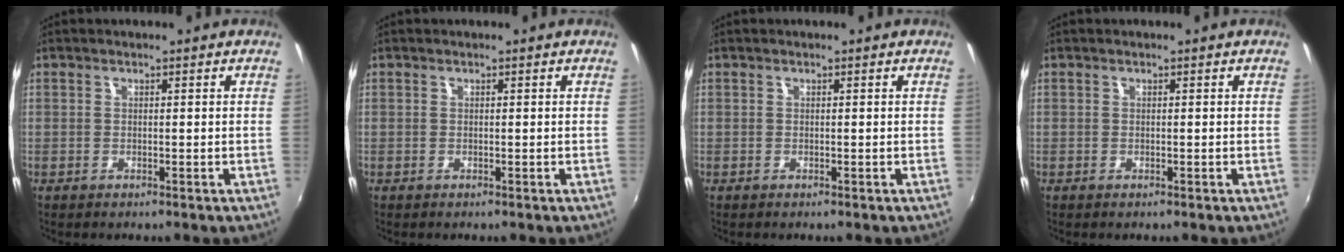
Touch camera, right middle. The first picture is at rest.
{"total": 0.0}
{"total": 0.0}
{"total": 0.0}